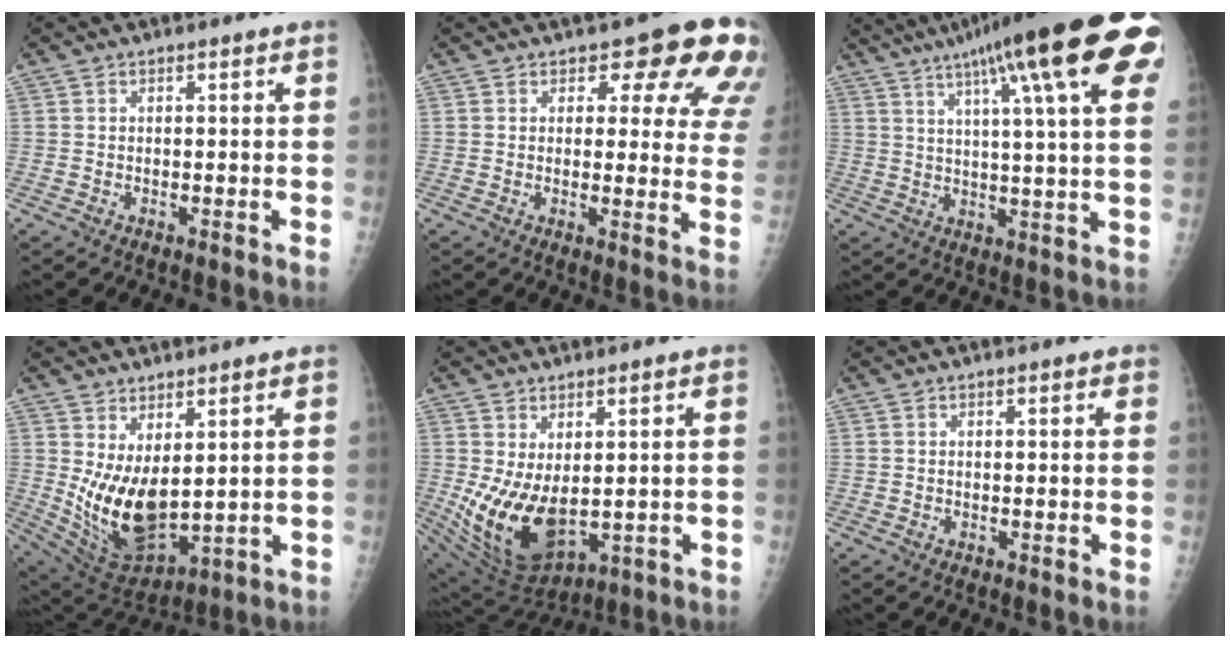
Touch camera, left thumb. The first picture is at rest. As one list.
[{"total": 13.4, "force": [8.5, 6.1, 8.4], "torque": [-0.046, -0.041, 0.075]}, {"total": 24.2, "force": [11.8, 3.7, 20.8], "torque": [-0.300, 0.002, 0.156]}, {"total": 12.9, "force": [2.4, 6.4, 10.9], "torque": [-0.185, -0.040, 0.073]}, {"total": 12.9, "force": [0.3, 7.3, 10.6], "torque": [-0.186, -0.024, 0.038]}, {"total": 1.0, "force": [0.7, 0.4, 0.7], "torque": [-0.009, -0.001, 0.008]}]